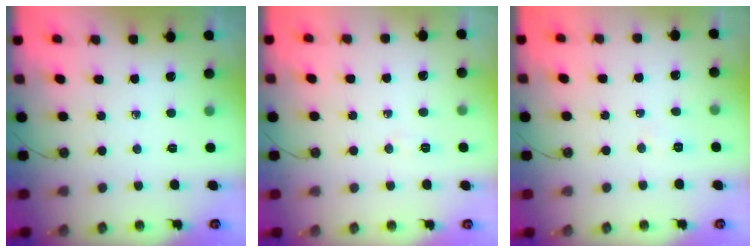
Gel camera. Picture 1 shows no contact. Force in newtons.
{"total": 4.0, "press": 3.5, "slide": 2.1}
{"total": 4.1, "press": 4.0, "slide": 0.4}